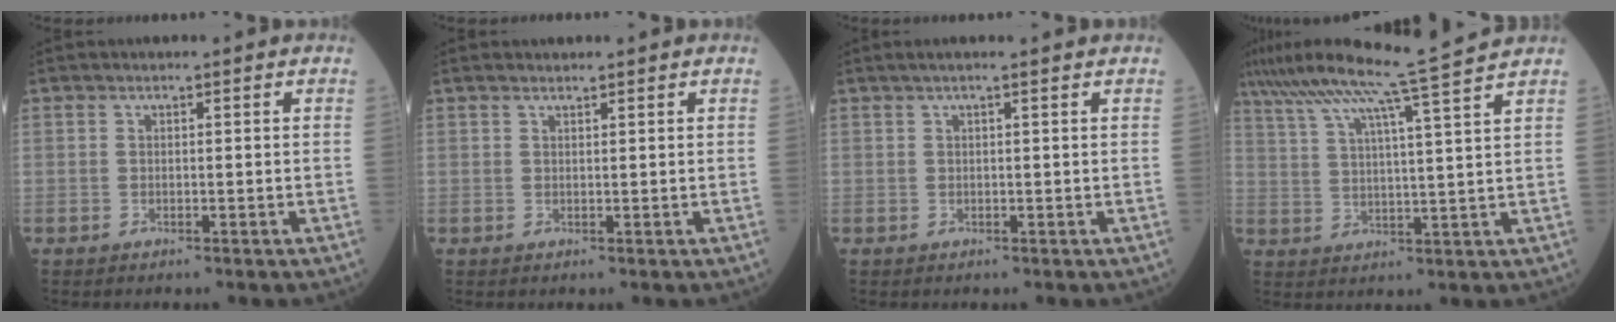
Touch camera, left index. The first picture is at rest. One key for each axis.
{"total": 0.9, "fx": 0.9, "fy": 0.0, "fz": 0.1, "tx": -0.009, "ty": 0.007, "tz": 0.019}
{"total": 3.7, "fx": 3.0, "fy": -0.3, "fz": 2.1, "tx": -0.027, "ty": 0.022, "tz": 0.040}
{"total": 13.8, "fx": 11.4, "fy": -2.7, "fz": 7.4, "tx": -0.132, "ty": -0.009, "tz": 0.171}